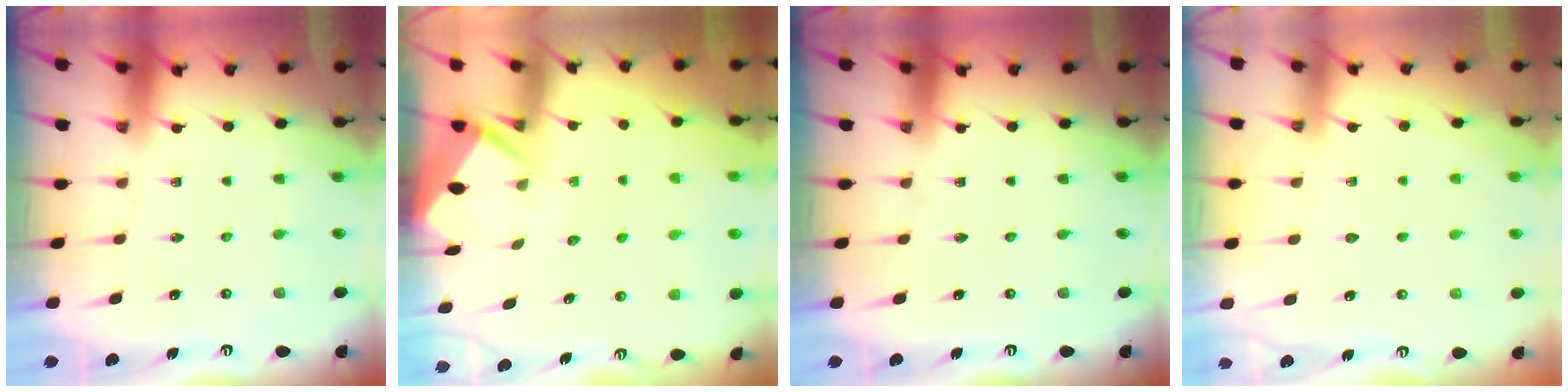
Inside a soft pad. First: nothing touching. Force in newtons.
{"total": 3.3, "press": 3.3, "slide": 0.3}
{"total": 0.0}
{"total": 2.9, "press": 2.8, "slide": 0.4}